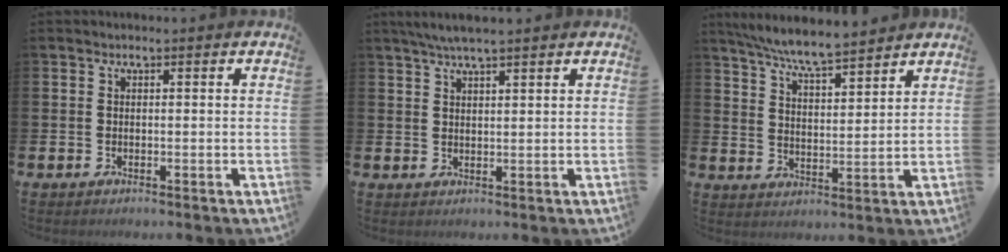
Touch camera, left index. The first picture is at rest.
{"total": 4.0, "force": [3.3, 0.4, 2.1], "torque": [-0.046, -0.003, 0.060]}
{"total": 7.4, "force": [7.0, 0.2, 2.5], "torque": [-0.076, -0.036, 0.125]}